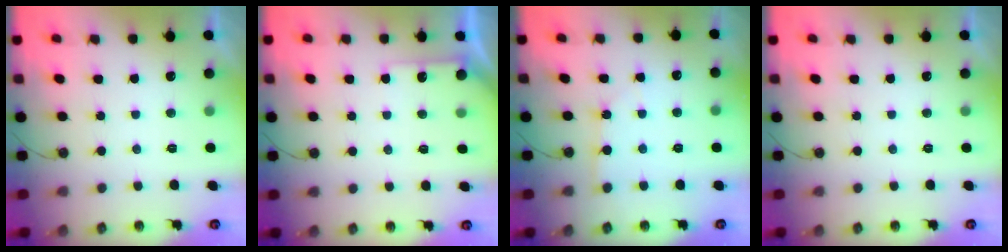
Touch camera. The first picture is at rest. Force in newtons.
{"total": 3.9, "press": 3.9, "slide": 0.4}
{"total": 2.3, "press": 2.3, "slide": 0.3}
{"total": 0.0}